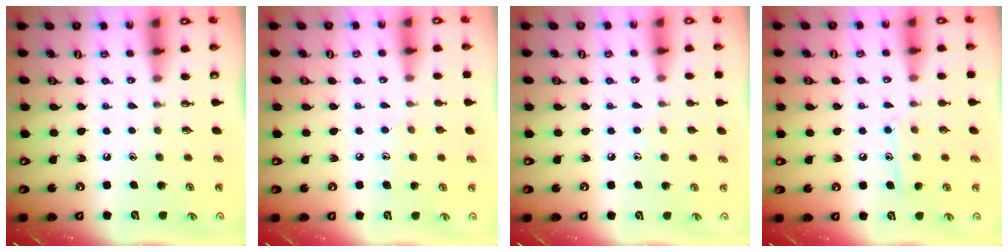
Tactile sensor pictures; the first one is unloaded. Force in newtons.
{"total": 5.4, "press": 5.4, "slide": 0.5}
{"total": 6.0, "press": 6.0, "slide": 0.5}
{"total": 9.0, "press": 9.0, "slide": 0.7}